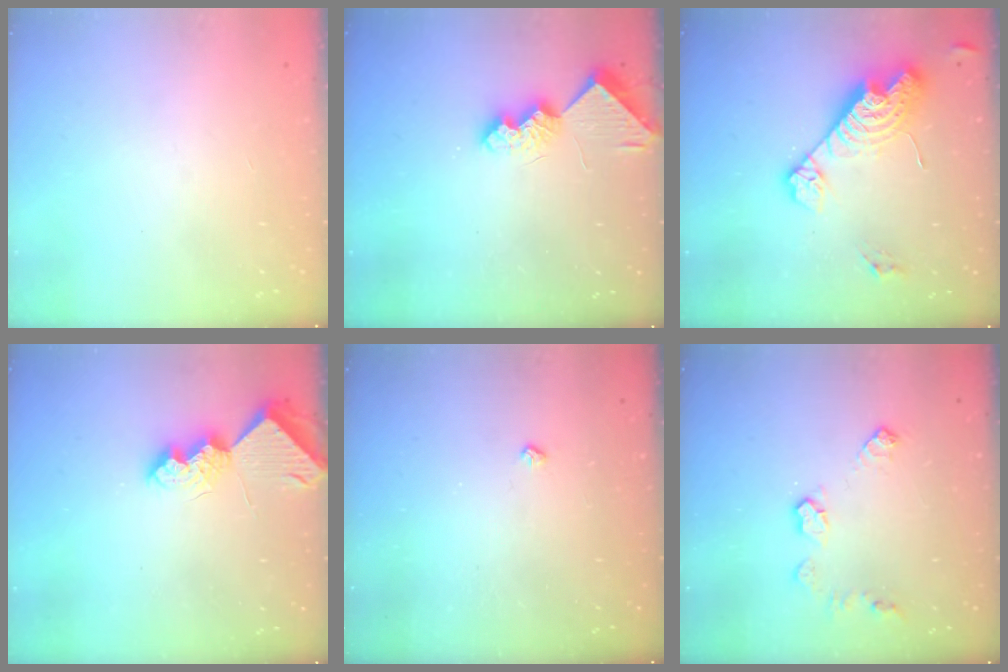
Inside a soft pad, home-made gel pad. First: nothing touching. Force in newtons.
{"total": 8.6, "press": 8.6, "slide": 0.1}
{"total": 15.9, "press": 15.9, "slide": 1.3}
{"total": 8.1, "press": 8.1, "slide": 0.0}
{"total": 2.6, "press": 2.5, "slide": 0.5}
{"total": 8.3, "press": 8.3, "slide": 0.2}